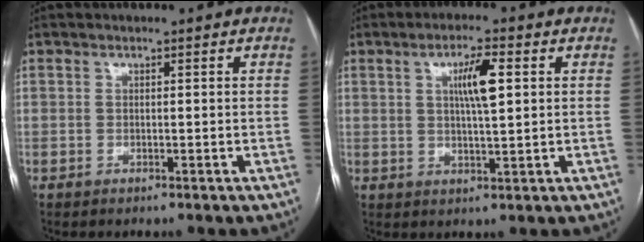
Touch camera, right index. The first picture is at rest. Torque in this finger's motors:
{"motor_torque": [0.44, -0.12, 0.30, 0.08]}